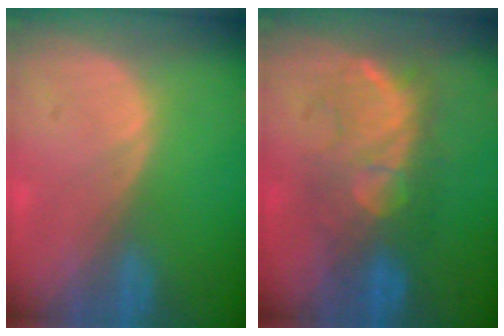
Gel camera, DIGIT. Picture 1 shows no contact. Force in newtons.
{"total": 8.3, "press": 8.3, "slide": 0.1}